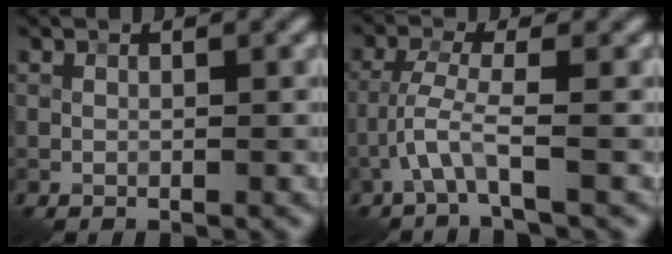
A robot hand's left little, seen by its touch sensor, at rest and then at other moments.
{"total": 3.0, "force": [-1.5, 0.0, 2.6], "torque": [-0.056, 0.011, -0.039]}